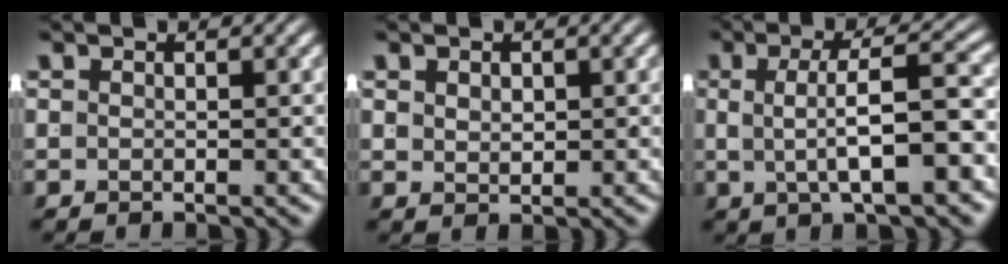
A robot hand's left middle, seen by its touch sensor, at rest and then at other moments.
{"total": 0.8, "force": [0.5, -0.1, 0.6], "torque": [-0.006, -0.012, 0.024]}
{"total": 4.8, "force": [-0.6, 0.9, 4.6], "torque": [-0.064, 0.001, -0.002]}